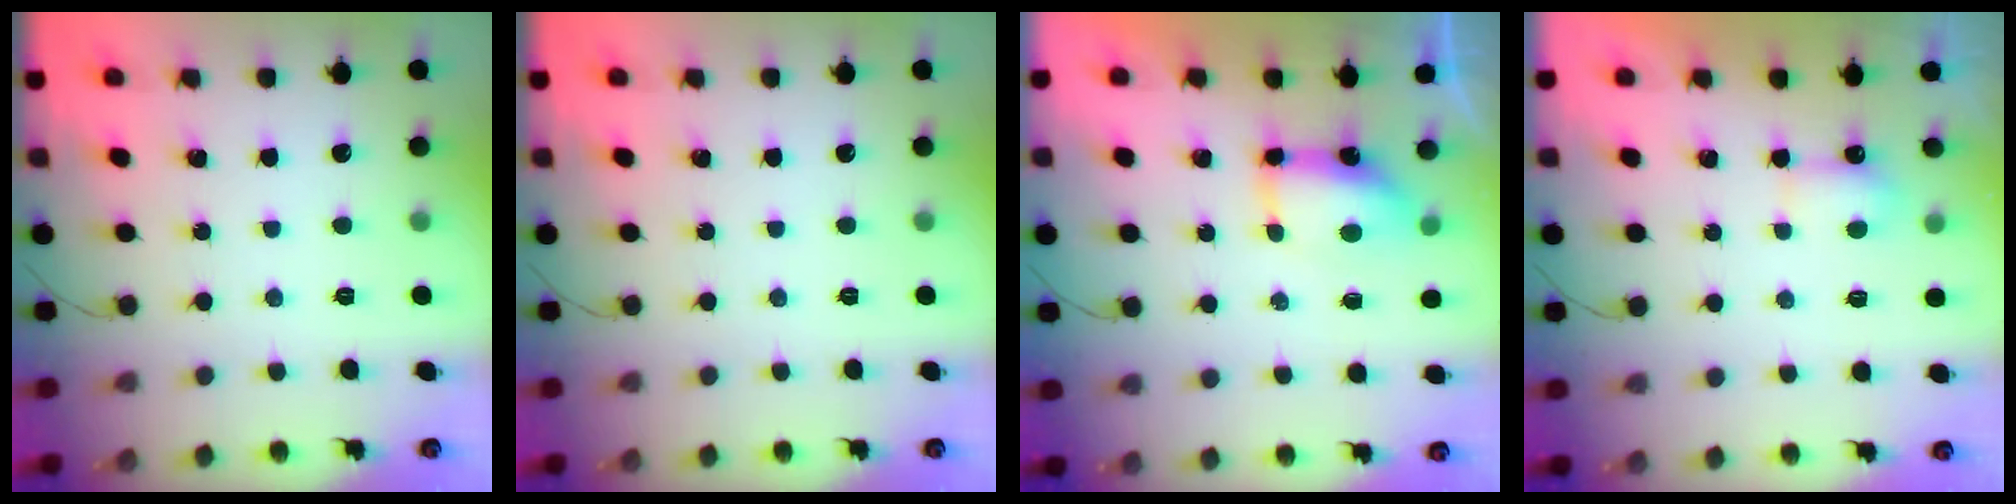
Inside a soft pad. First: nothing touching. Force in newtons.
{"total": 0.0}
{"total": 7.1, "press": 7.1, "slide": 0.5}
{"total": 3.6, "press": 3.4, "slide": 1.2}